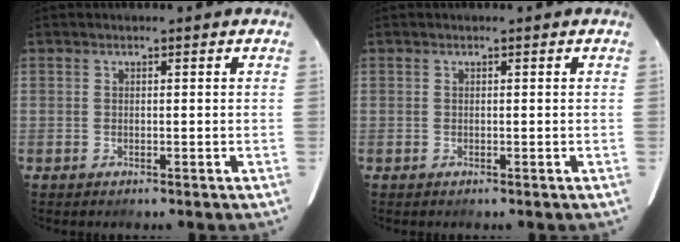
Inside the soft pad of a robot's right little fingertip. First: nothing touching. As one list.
[{"total": 0.0}]